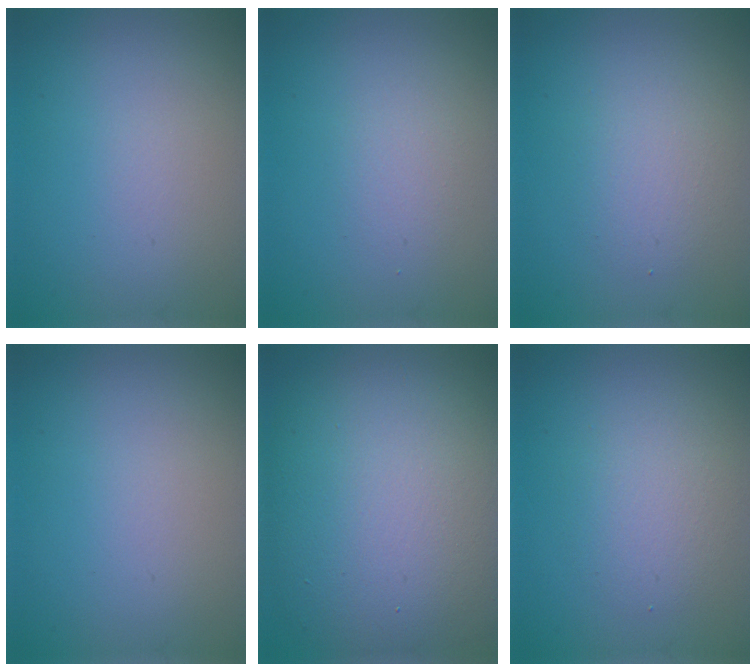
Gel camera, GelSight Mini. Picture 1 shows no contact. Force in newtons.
{"total": 1.3, "press": 1.3, "slide": 0.1}
{"total": 2.4, "press": 2.4, "slide": 0.0}
{"total": 0.0}
{"total": 14.6, "press": 14.6, "slide": 0.7}
{"total": 2.7, "press": 2.7, "slide": 0.1}